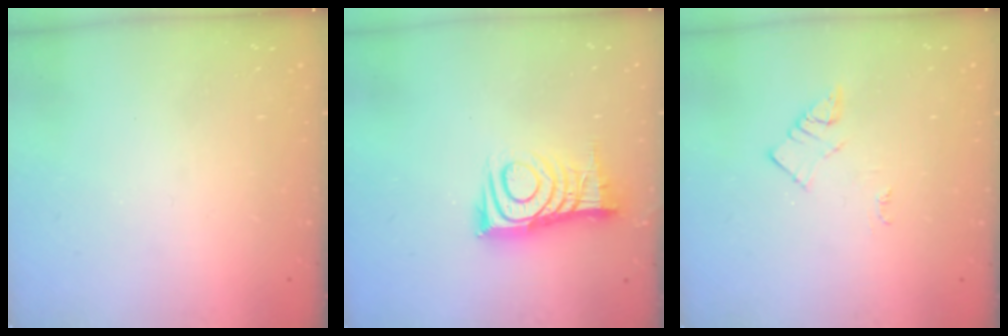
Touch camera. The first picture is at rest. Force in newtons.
{"total": 12.2, "press": 12.1, "slide": 0.9}
{"total": 3.0, "press": 3.0, "slide": 0.4}